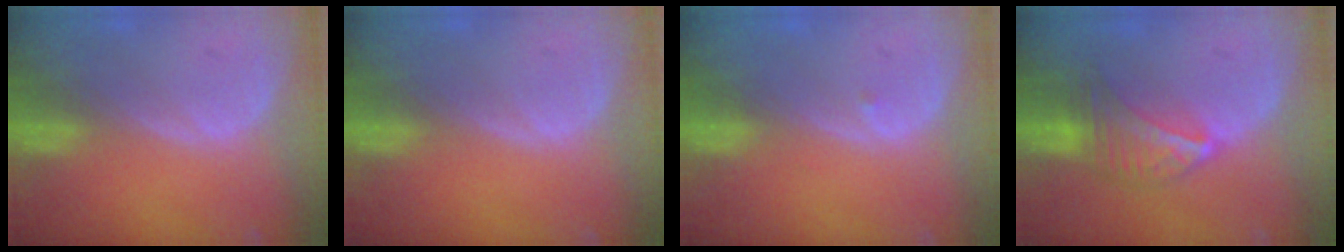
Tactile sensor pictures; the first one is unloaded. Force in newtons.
{"total": 0.0}
{"total": 0.5, "press": 0.4, "slide": 0.3}
{"total": 7.1, "press": 6.3, "slide": 3.1}